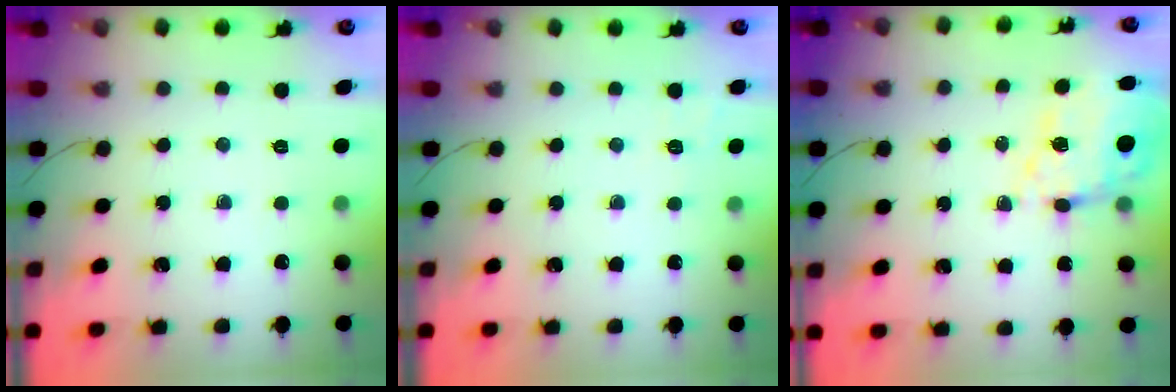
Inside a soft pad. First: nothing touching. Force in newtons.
{"total": 1.5, "press": 0.4, "slide": 1.4}
{"total": 11.6, "press": 10.9, "slide": 4.1}